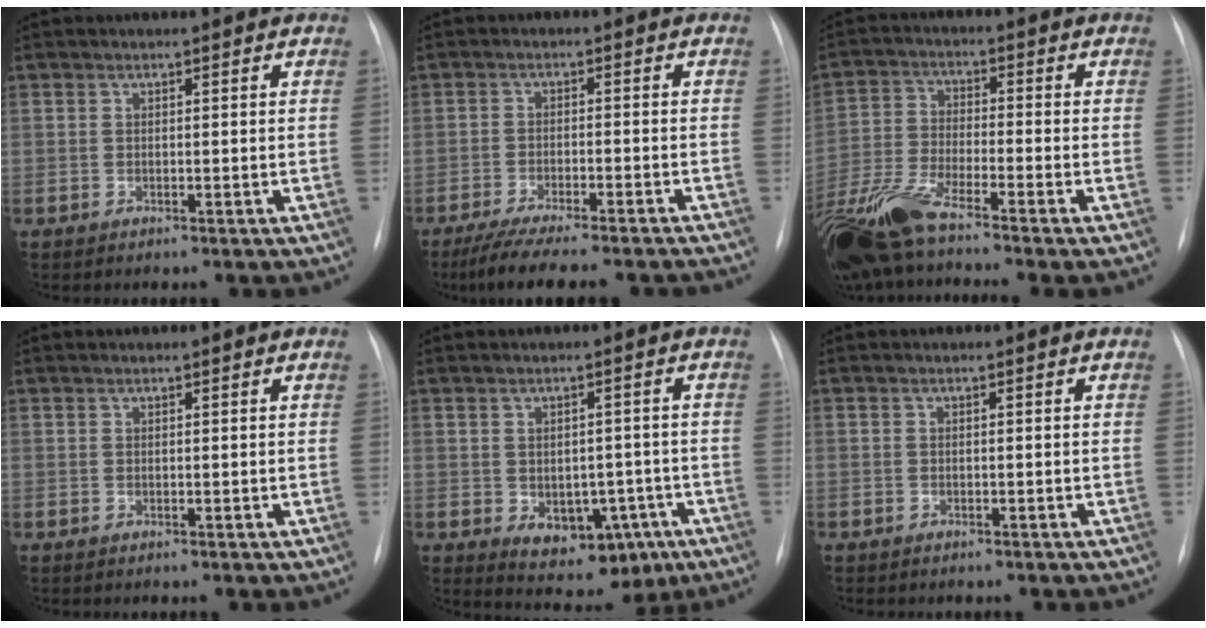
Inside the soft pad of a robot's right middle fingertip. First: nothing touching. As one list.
[{"total": 13.9, "force": [-12.2, 1.3, 6.6], "torque": [-0.099, -0.019, -0.173]}, {"total": 12.1, "force": [-9.1, 0.7, 7.8], "torque": [-0.167, -0.023, -0.176]}, {"total": 0.0}, {"total": 8.6, "force": [-3.0, 5.6, 5.8], "torque": [-0.063, 0.009, -0.022]}, {"total": 1.0, "force": [-0.8, 0.6, 0.2], "torque": [-0.007, 0.001, -0.008]}]